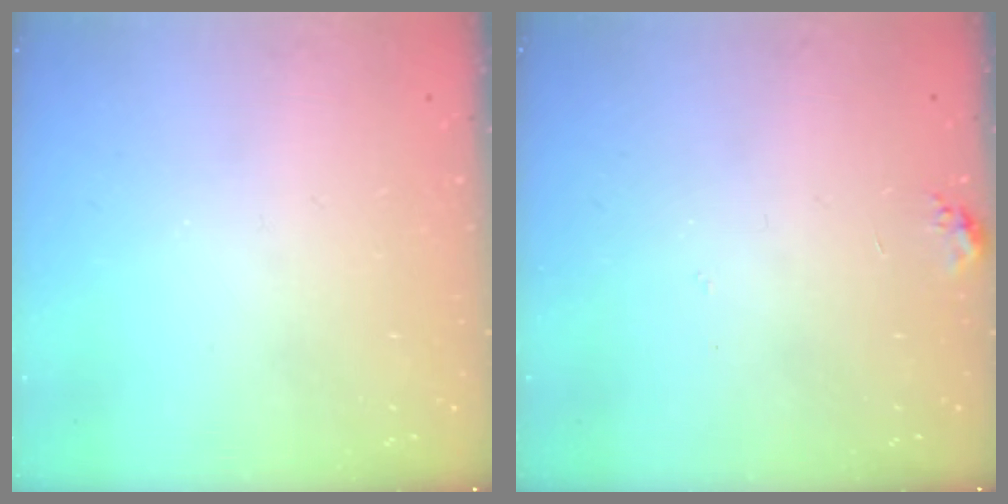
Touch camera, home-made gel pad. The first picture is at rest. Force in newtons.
{"total": 7.3, "press": 7.3, "slide": 0.6}